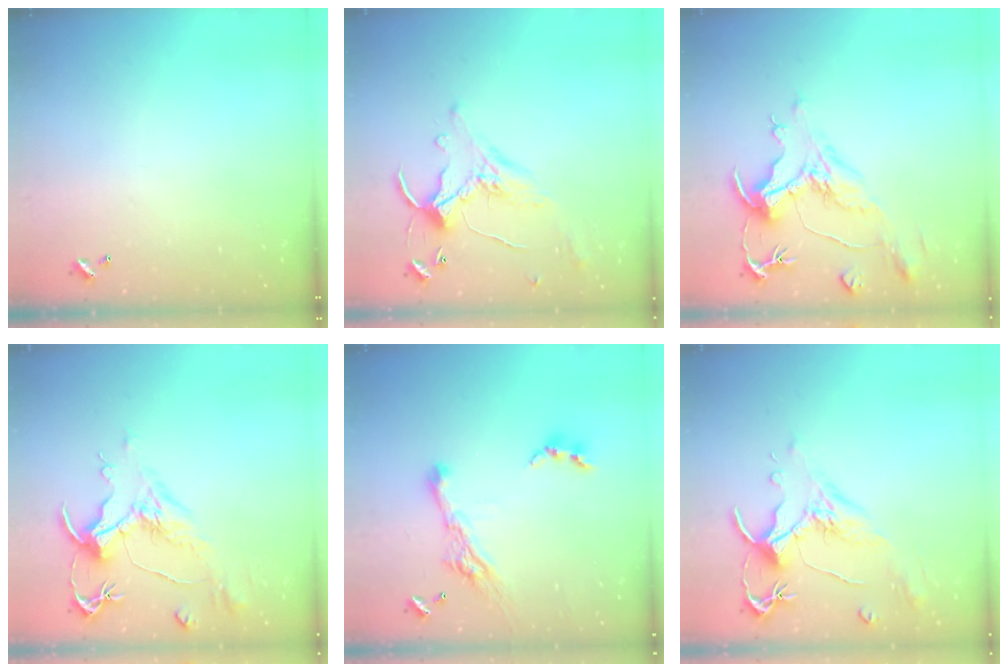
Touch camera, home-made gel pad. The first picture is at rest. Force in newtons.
{"total": 1.1, "press": 0.3, "slide": 1.0}
{"total": 1.6, "press": 0.0, "slide": 1.6}
{"total": 1.6, "press": 0.8, "slide": 1.5}
{"total": 8.3, "press": 8.2, "slide": 1.2}
{"total": 1.8, "press": 1.2, "slide": 1.3}